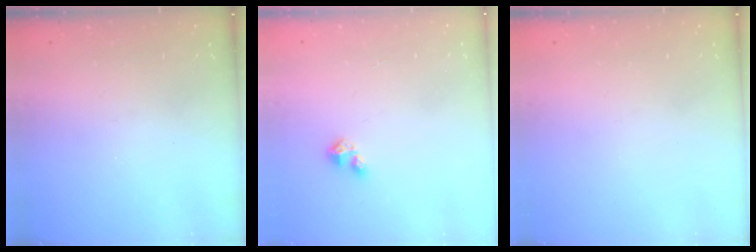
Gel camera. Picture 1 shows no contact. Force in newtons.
{"total": 2.1, "press": 2.1, "slide": 0.2}
{"total": 0.0}